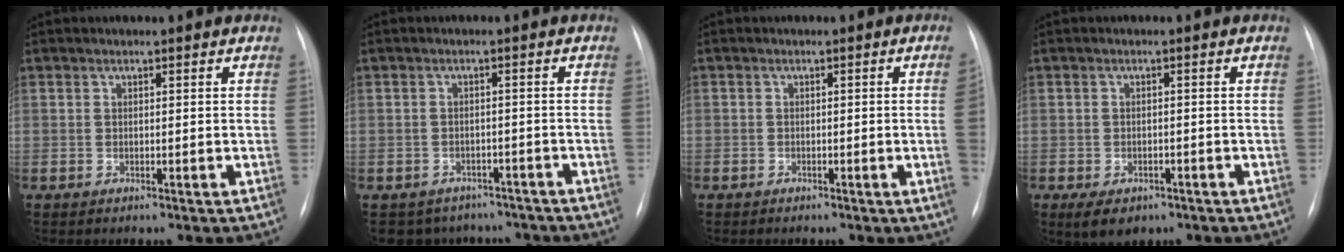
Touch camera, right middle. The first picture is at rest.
{"total": 8.1, "force": [-6.8, 4.3, 0.5], "torque": [-0.001, 0.017, -0.078]}
{"total": 2.2, "force": [-0.6, -0.6, 2.0], "torque": [-0.029, 0.000, -0.011]}
{"total": 5.2, "force": [-3.4, 3.1, 2.5], "torque": [-0.038, -0.004, -0.044]}